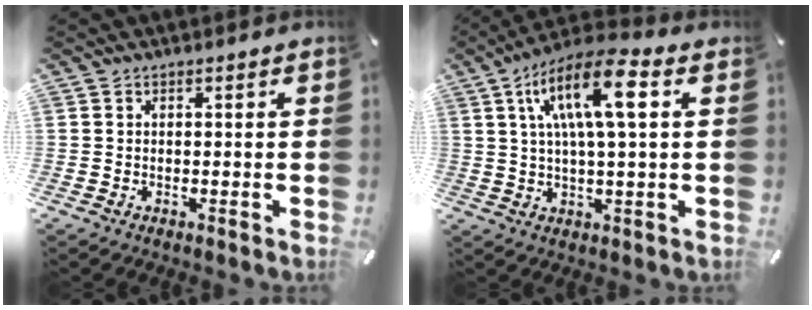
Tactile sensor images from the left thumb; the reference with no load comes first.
{"total": 13.4, "force": [4.0, 3.7, 12.2], "torque": [-0.227, 0.005, 0.068]}